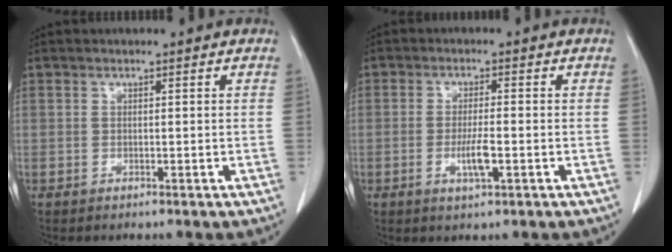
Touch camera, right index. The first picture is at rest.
{"total": 4.0, "force": [-1.2, 0.5, 3.8], "torque": [-0.076, -0.006, -0.020]}